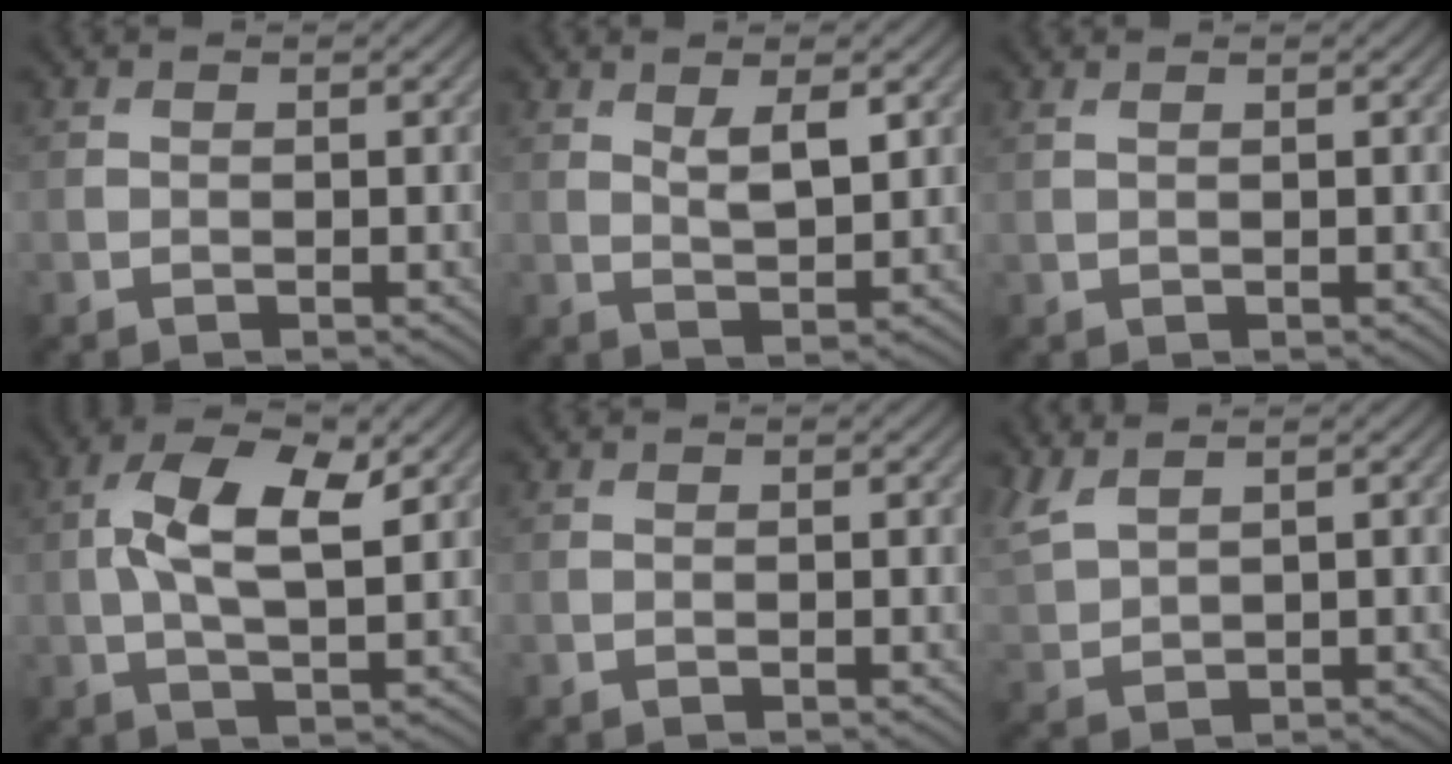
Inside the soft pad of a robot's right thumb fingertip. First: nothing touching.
{"total": 3.9, "force": [1.9, 1.2, 3.1], "torque": [-0.065, -0.005, 0.037]}
{"total": 0.7, "force": [0.6, 0.0, 0.4], "torque": [-0.013, 0.004, 0.010]}
{"total": 8.2, "force": [1.5, 3.4, 7.3], "torque": [-0.147, 0.010, 0.023]}
{"total": 0.0}
{"total": 4.2, "force": [3.1, 1.3, 2.5], "torque": [-0.079, 0.012, 0.071]}